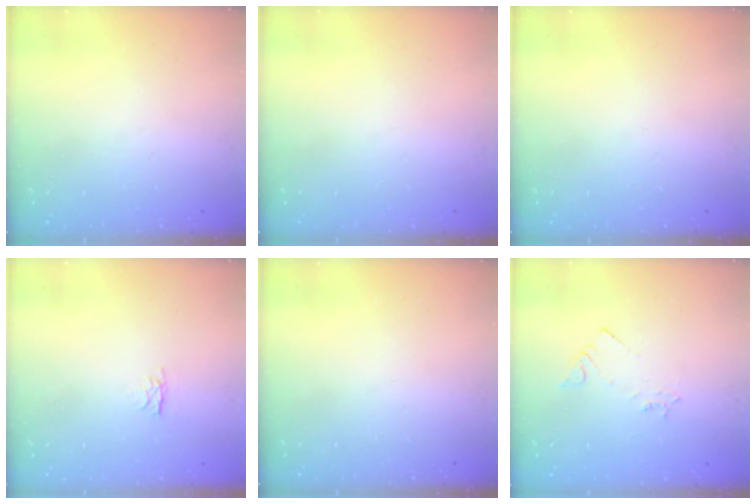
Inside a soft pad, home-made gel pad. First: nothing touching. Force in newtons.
{"total": 0.0}
{"total": 0.0}
{"total": 2.8, "press": 2.7, "slide": 0.4}
{"total": 0.0}
{"total": 2.1, "press": 2.1, "slide": 0.3}